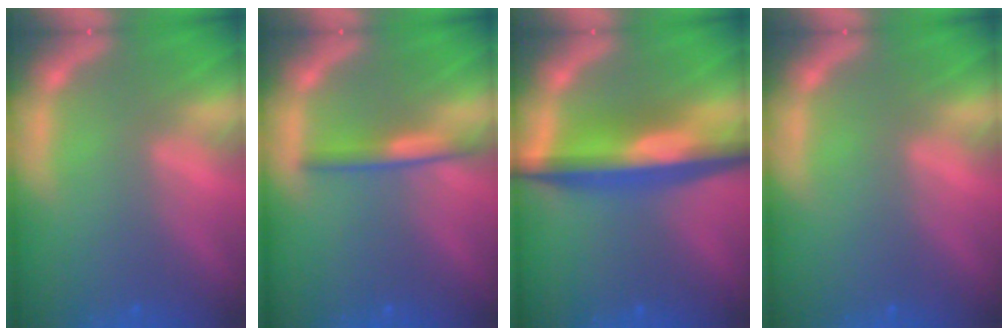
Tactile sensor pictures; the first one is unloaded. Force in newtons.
{"total": 2.4}
{"total": 7.5}
{"total": 0.0}